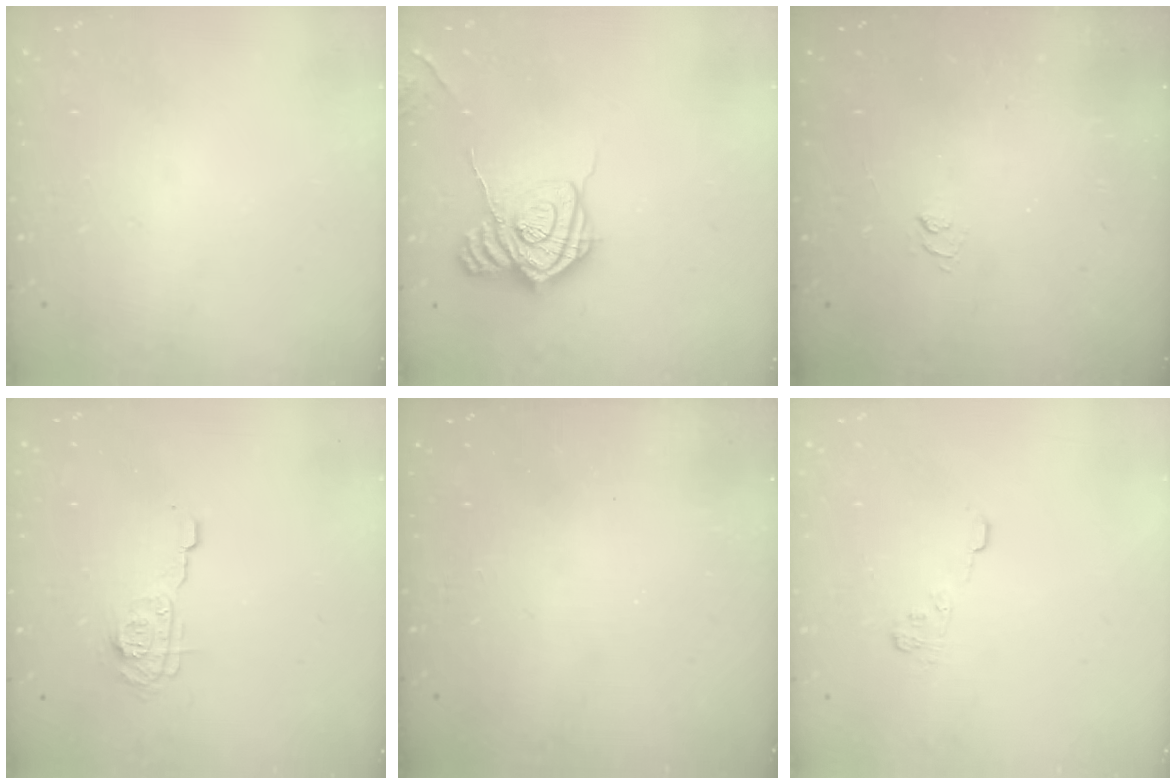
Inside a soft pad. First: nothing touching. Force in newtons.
{"total": 15.8, "press": 15.8, "slide": 0.8}
{"total": 1.9, "press": 1.5, "slide": 1.3}
{"total": 9.0, "press": 9.0, "slide": 0.4}
{"total": 2.5, "press": 2.4, "slide": 0.8}
{"total": 4.1, "press": 3.8, "slide": 1.5}